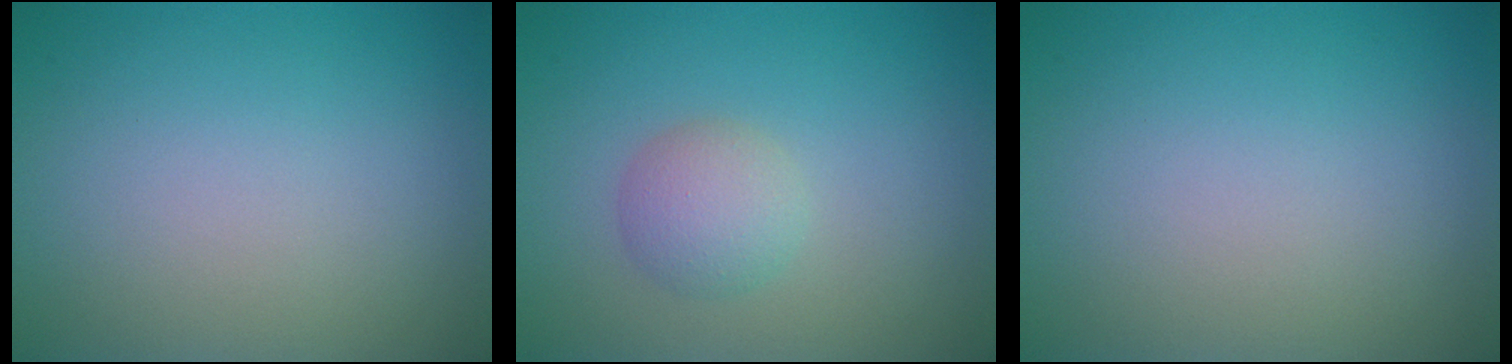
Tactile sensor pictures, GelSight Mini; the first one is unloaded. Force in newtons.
{"total": 2.5, "press": 2.4, "slide": 0.2}
{"total": 0.0}